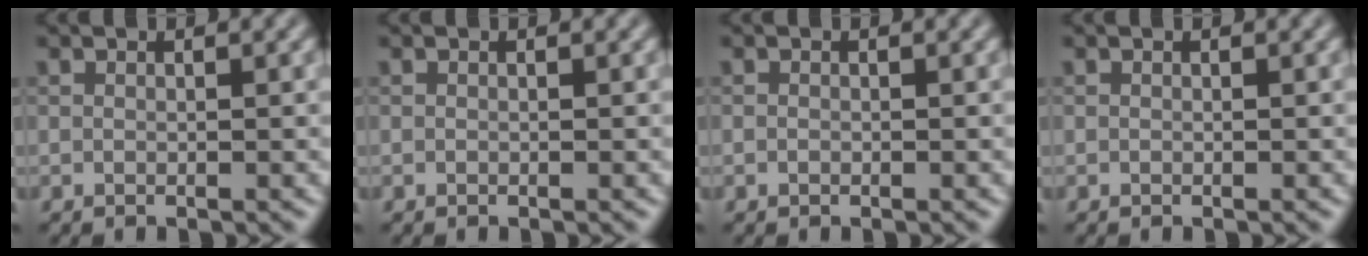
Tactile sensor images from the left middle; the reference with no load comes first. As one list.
[{"total": 0.0}, {"total": 0.0}, {"total": 0.0}]